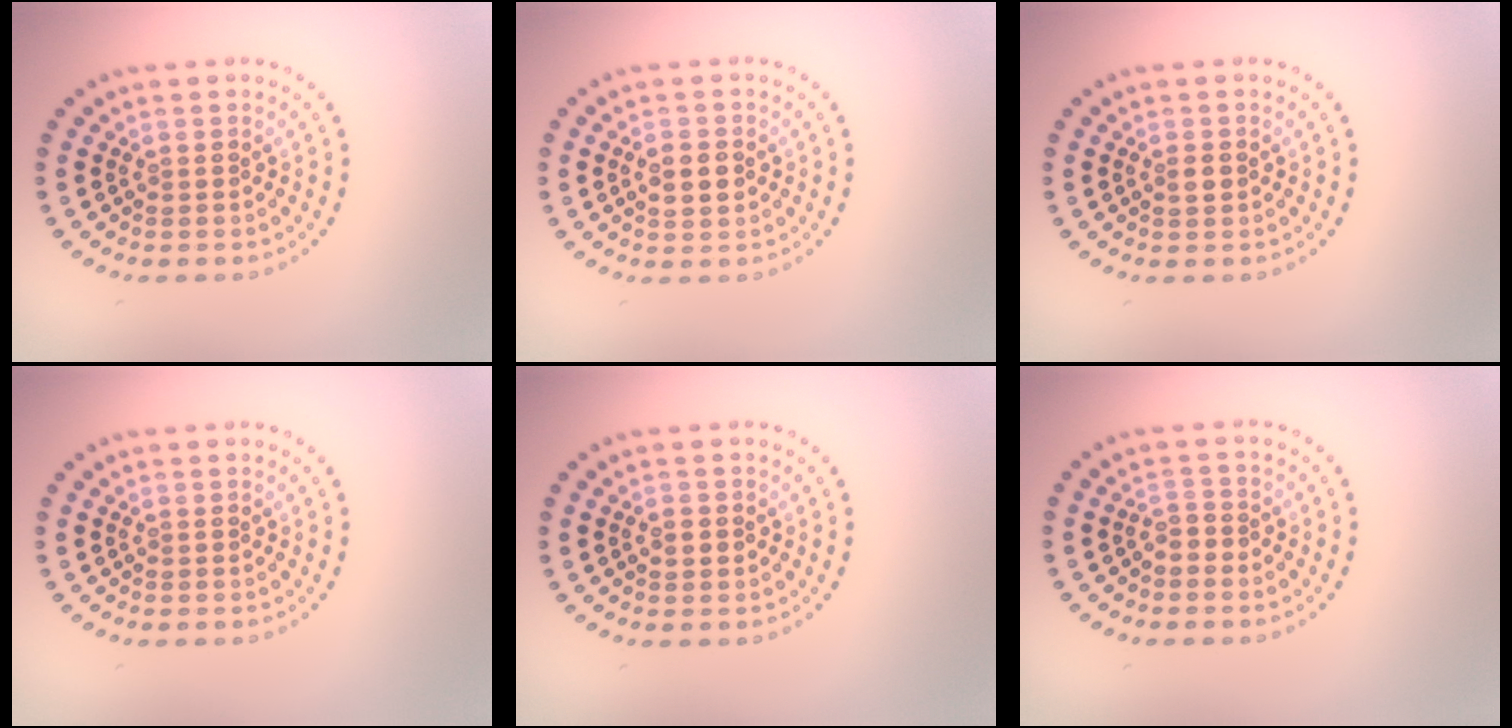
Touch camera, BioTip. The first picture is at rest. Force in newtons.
{"total": 2.6, "press": 2.6, "slide": 0.0}
{"total": 0.9, "press": 0.8, "slide": 0.3}
{"total": 0.0}
{"total": 0.8, "press": 0.8, "slide": 0.2}
{"total": 1.1, "press": 0.7, "slide": 0.8}